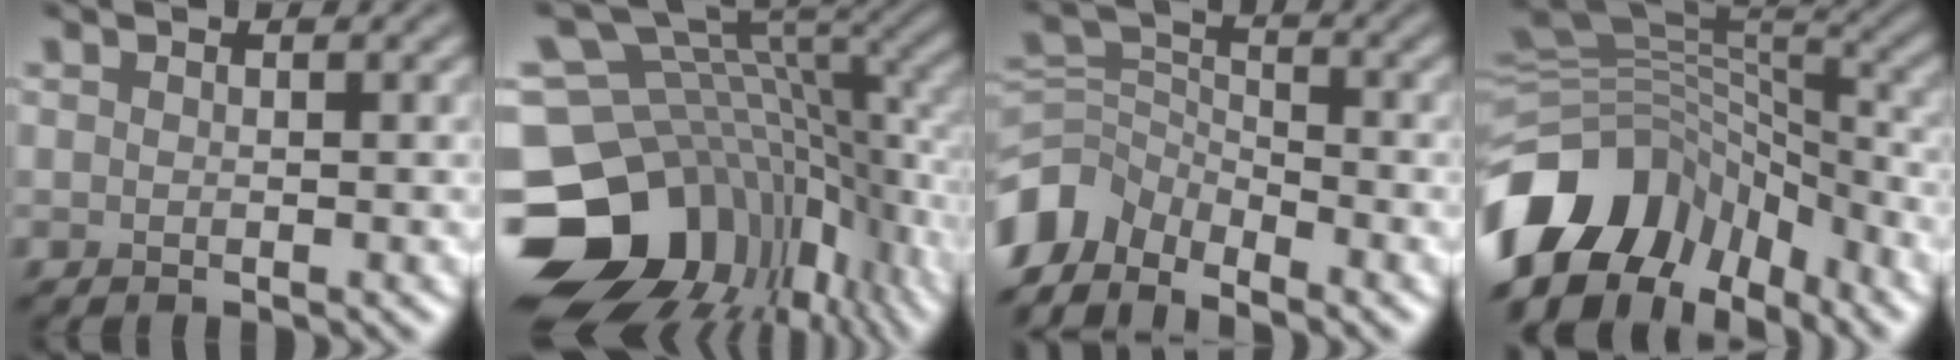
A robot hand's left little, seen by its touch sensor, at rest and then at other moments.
{"total": 16.7, "force": [-4.8, 12.1, 10.5], "torque": [-0.219, -0.014, -0.064]}
{"total": 5.5, "force": [-4.3, 3.0, 1.8], "torque": [-0.036, -0.002, -0.097]}
{"total": 13.6, "force": [-6.8, 9.3, 7.2], "torque": [-0.173, 0.010, -0.113]}